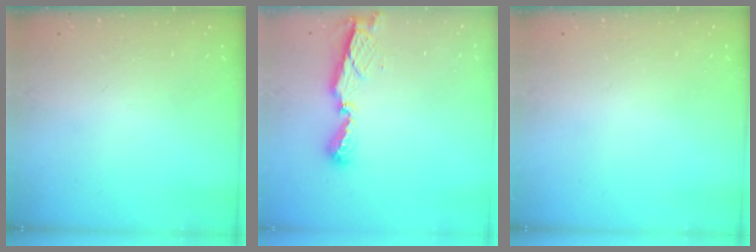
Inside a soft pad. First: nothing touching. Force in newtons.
{"total": 7.9, "press": 7.8, "slide": 0.3}
{"total": 0.0}